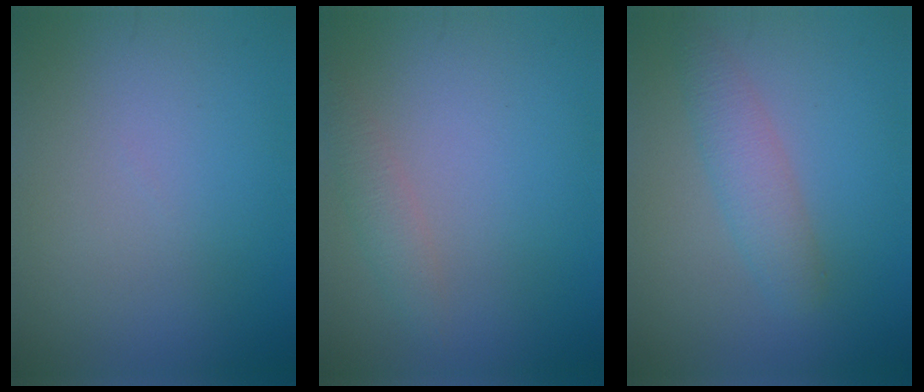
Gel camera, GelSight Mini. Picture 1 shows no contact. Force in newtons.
{"total": 1.7, "press": 1.7, "slide": 0.1}
{"total": 2.9, "press": 2.9, "slide": 0.1}